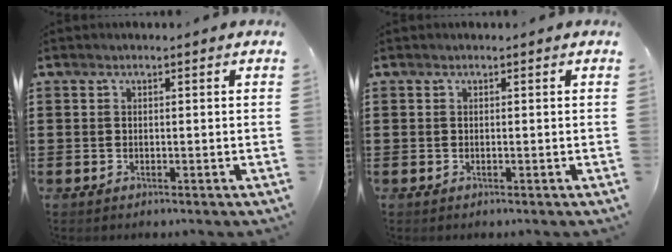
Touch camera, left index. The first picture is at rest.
{"total": 0.0}